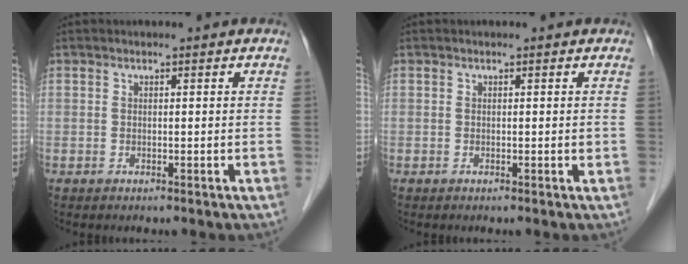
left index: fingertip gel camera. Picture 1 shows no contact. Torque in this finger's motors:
{"motor_torque": [0.00, 0.11, -0.01, 0.00]}